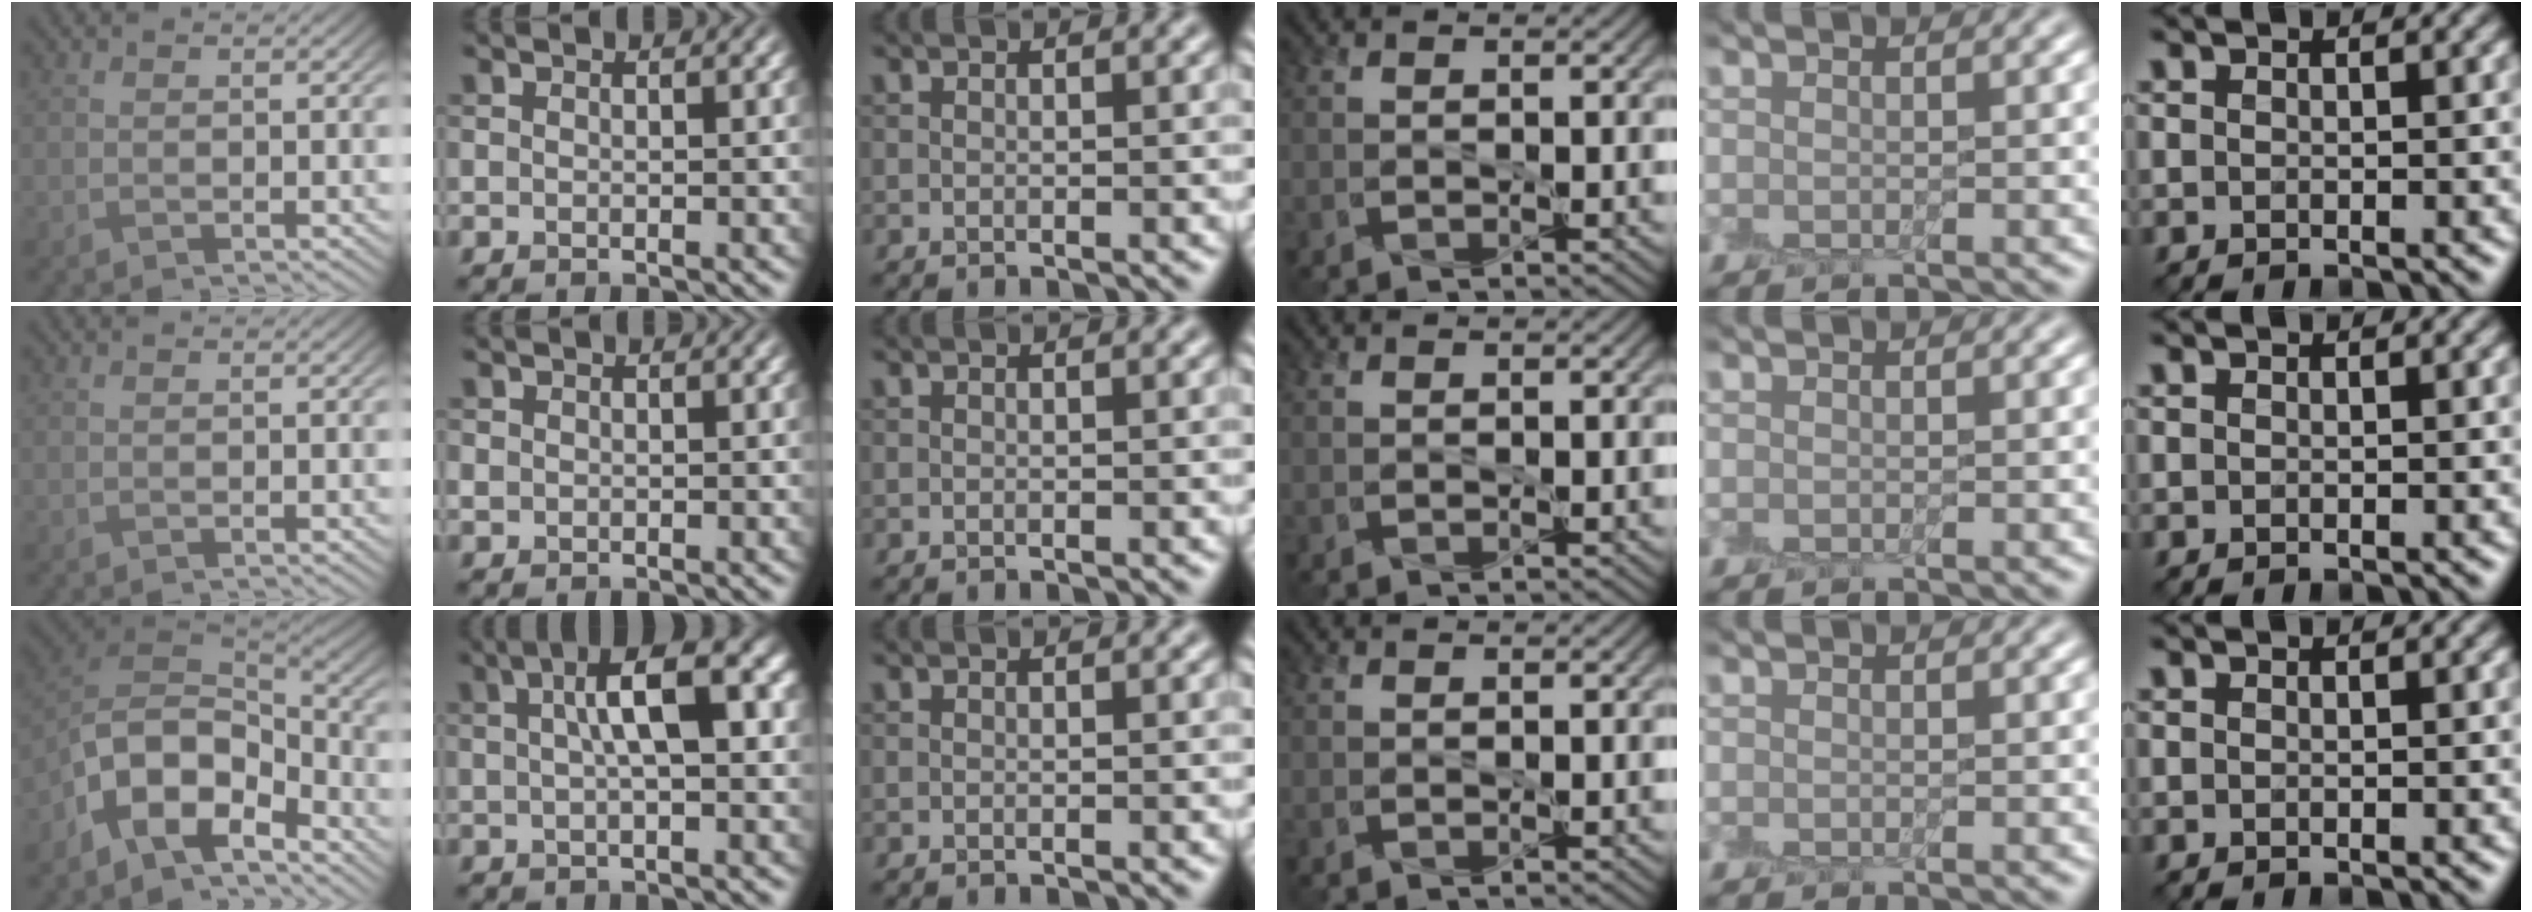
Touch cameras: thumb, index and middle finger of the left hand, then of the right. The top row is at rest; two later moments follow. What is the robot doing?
{"motion": "peel", "object": "postage stamp"}